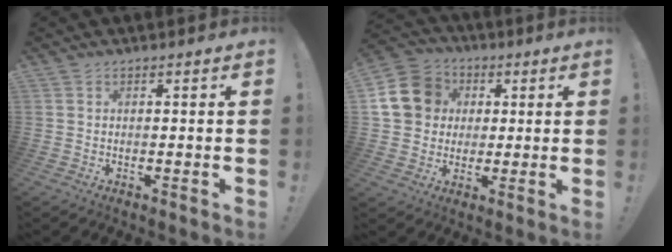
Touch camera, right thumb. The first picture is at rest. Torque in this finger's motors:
{"motor_torque": [0.94, 0.94, 0.06, 0.03, 0.00]}